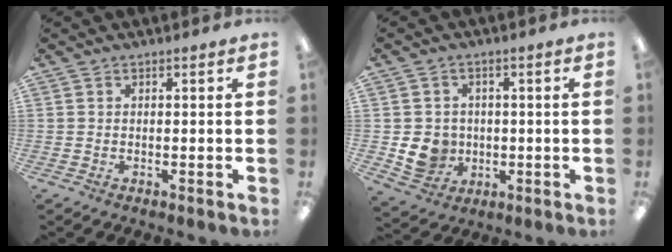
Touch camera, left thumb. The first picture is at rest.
{"total": 7.8, "force": [-0.9, 7.2, 2.7], "torque": [-0.054, 0.007, -0.009]}